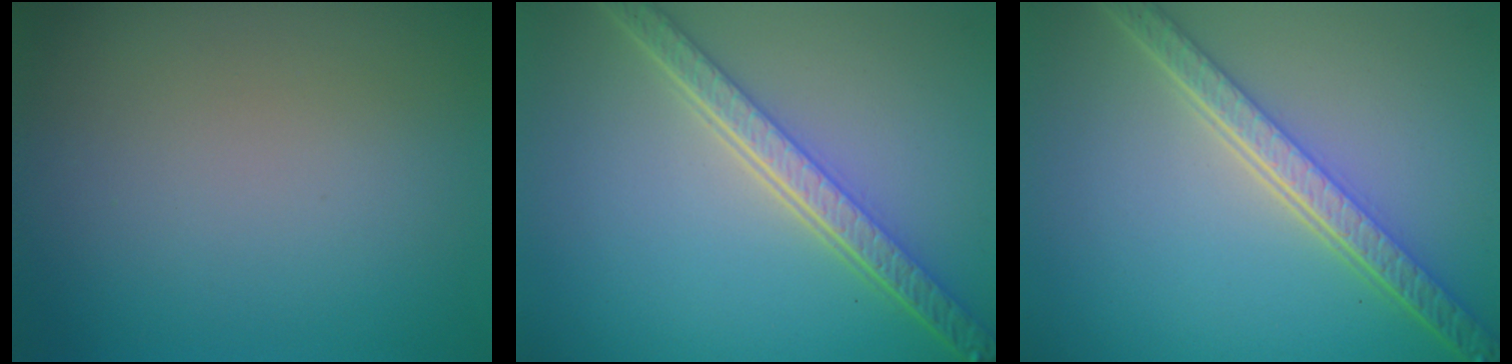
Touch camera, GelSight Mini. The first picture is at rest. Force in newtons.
{"total": 5.9, "press": 4.3, "slide": 4.0}
{"total": 5.6, "press": 4.2, "slide": 3.8}